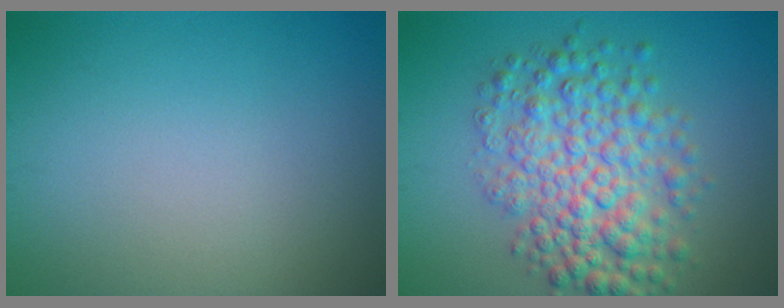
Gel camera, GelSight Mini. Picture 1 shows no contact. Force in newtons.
{"total": 6.7, "press": 6.7, "slide": 0.1}